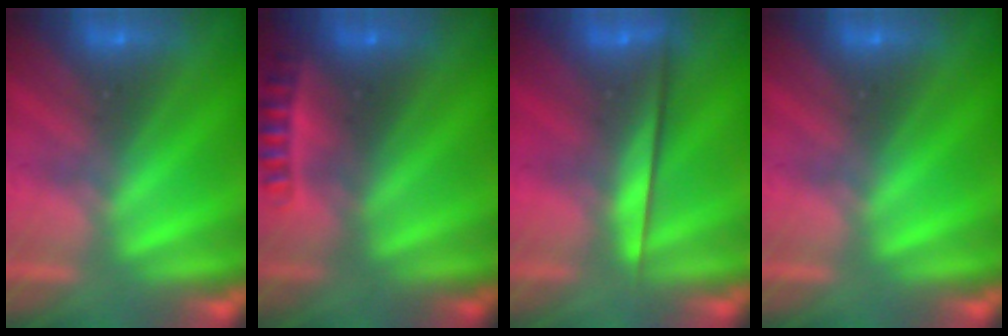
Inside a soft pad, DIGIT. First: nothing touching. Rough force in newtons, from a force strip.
{"total": 2.4}
{"total": 2.2}
{"total": 0.0}